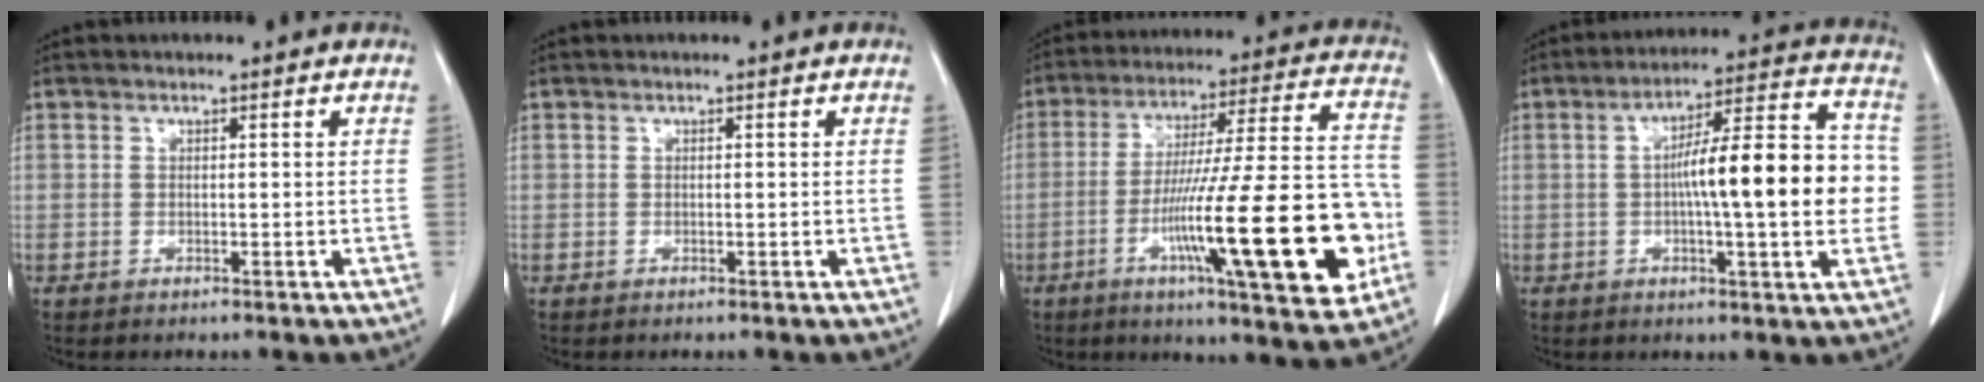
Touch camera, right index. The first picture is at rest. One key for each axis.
{"total": 0.0}
{"total": 24.4, "fx": -7.3, "fy": 2.3, "fz": 23.2, "tx": -0.333, "ty": -0.003, "tz": -0.109}
{"total": 15.9, "fx": -0.6, "fy": 2.4, "fz": 15.7, "tx": -0.229, "ty": 0.027, "tz": -0.012}